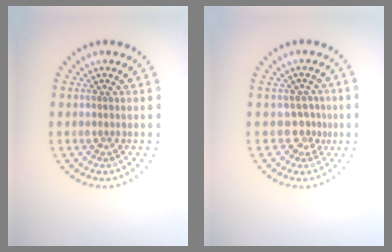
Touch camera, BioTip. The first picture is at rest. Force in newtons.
{"total": 2.1, "press": 1.4, "slide": 1.5}